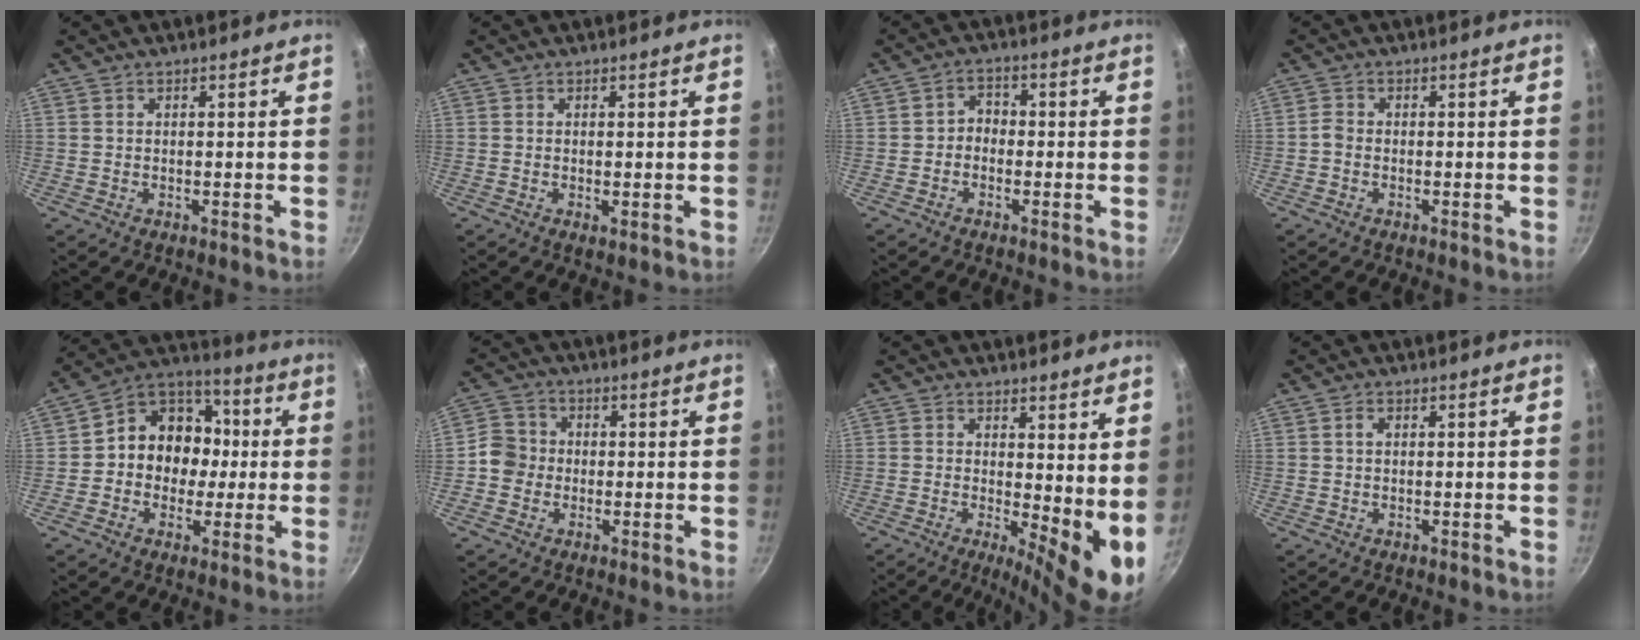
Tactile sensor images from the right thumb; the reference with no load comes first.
{"total": 0.9, "force": [0.0, 0.3, 0.9], "torque": [-0.016, -0.003, -0.002]}
{"total": 3.1, "force": [-1.0, 2.5, 1.5], "torque": [-0.009, 0.015, -0.027]}
{"total": 1.5, "force": [-0.8, 1.0, 0.8], "torque": [-0.020, 0.009, -0.021]}
{"total": 13.7, "force": [-0.4, 11.8, 6.9], "torque": [-0.057, 0.038, -0.027]}
{"total": 5.2, "force": [-1.0, 4.8, 1.7], "torque": [-0.008, 0.016, -0.034]}
{"total": 8.5, "force": [0.9, 2.8, 8.0], "torque": [-0.100, -0.023, 0.014]}
{"total": 1.0, "force": [0.2, 0.7, 0.7], "torque": [-0.013, 0.004, 0.002]}